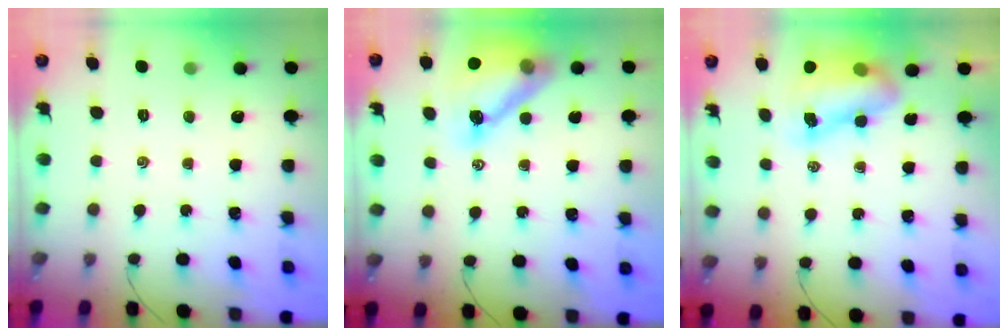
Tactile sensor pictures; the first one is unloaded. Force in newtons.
{"total": 14.8, "press": 14.1, "slide": 4.2}
{"total": 9.2, "press": 9.0, "slide": 2.1}